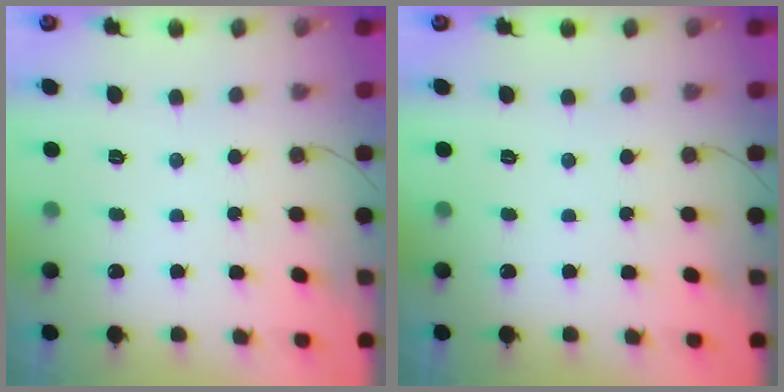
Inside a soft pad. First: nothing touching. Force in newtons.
{"total": 0.0}